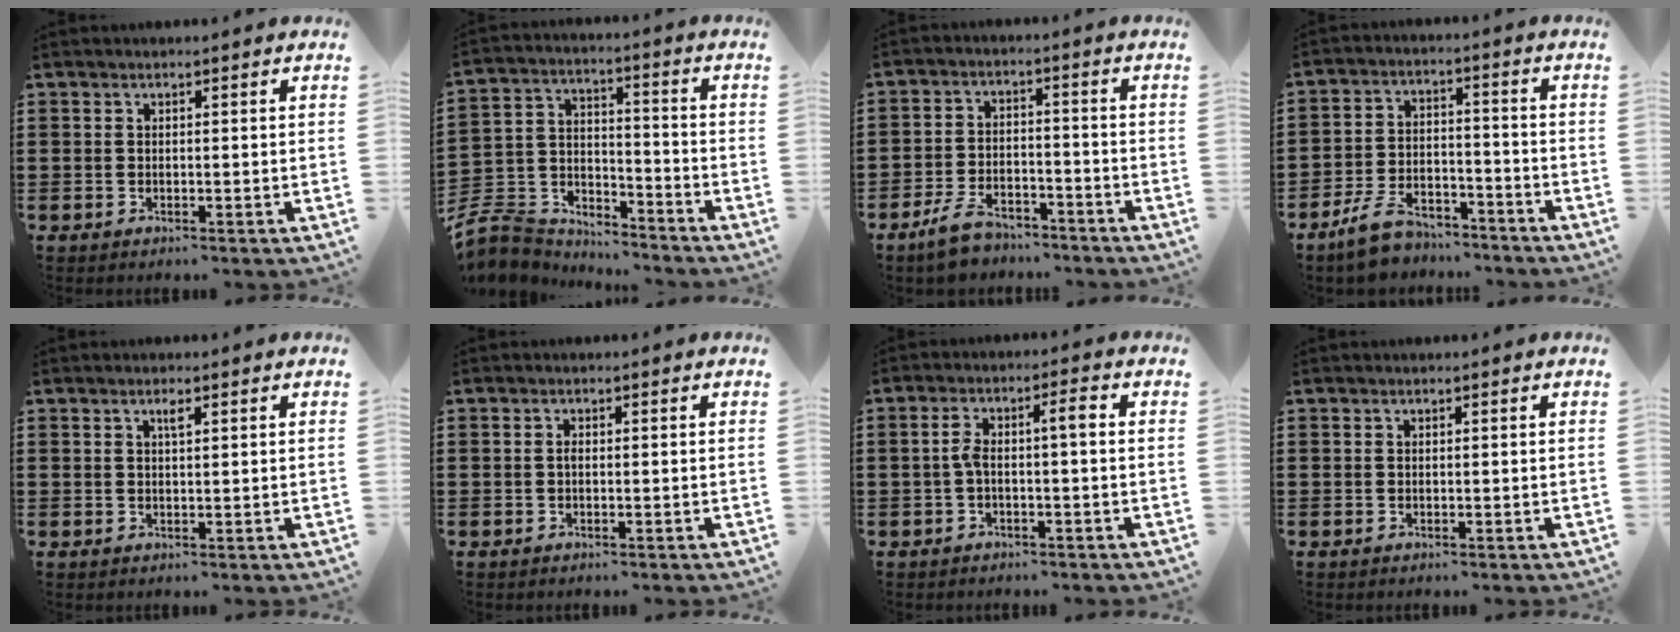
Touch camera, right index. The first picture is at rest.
{"total": 6.7, "force": [-6.2, 2.4, 0.7], "torque": [-0.039, 0.004, -0.129]}
{"total": 5.0, "force": [-4.3, 2.0, 1.5], "torque": [-0.041, 0.012, -0.085]}
{"total": 6.3, "force": [-5.5, 2.4, 1.9], "torque": [-0.050, 0.017, -0.109]}
{"total": 1.3, "force": [0.6, 0.2, 1.1], "torque": [-0.023, 0.003, 0.010]}
{"total": 0.6, "force": [-0.2, 0.1, 0.6], "torque": [-0.014, -0.004, -0.002]}
{"total": 4.0, "force": [-0.3, 0.8, 3.9], "torque": [-0.079, 0.006, -0.012]}
{"total": 0.0}